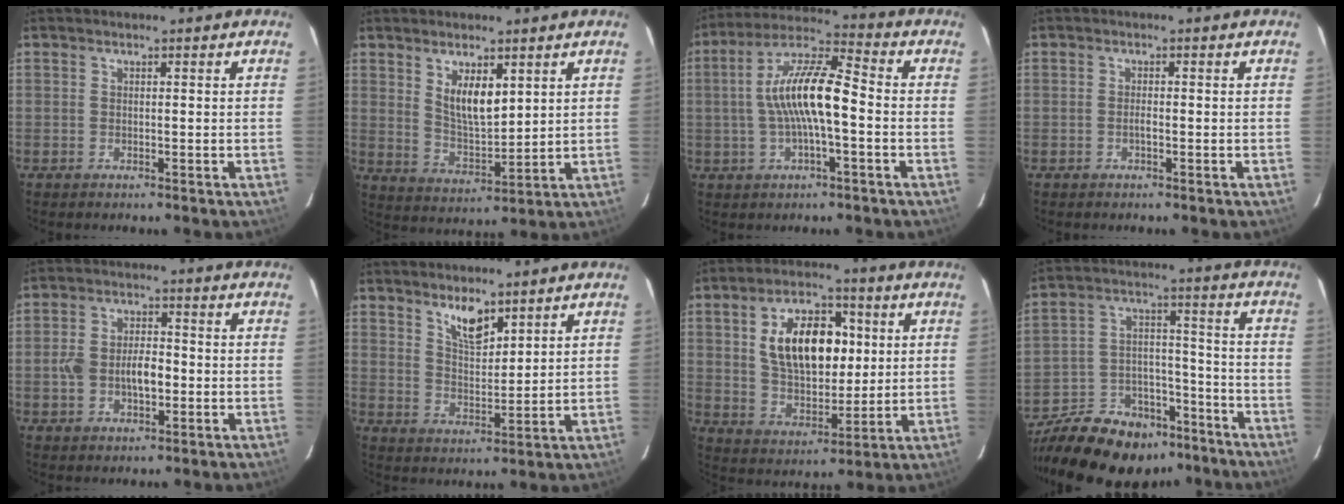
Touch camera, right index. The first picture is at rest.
{"total": 7.9, "force": [3.6, 3.3, 6.2], "torque": [-0.106, -0.008, 0.077]}
{"total": 12.6, "force": [-1.2, 3.0, 12.1], "torque": [-0.230, 0.017, -0.025]}
{"total": 1.0, "force": [-0.4, 0.2, 0.9], "torque": [-0.017, 0.003, -0.009]}
{"total": 7.4, "force": [-1.5, 4.3, 5.9], "torque": [-0.118, 0.011, -0.023]}
{"total": 6.5, "force": [4.7, 2.3, 3.9], "torque": [-0.064, -0.001, 0.089]}
{"total": 15.6, "force": [3.4, 9.0, 12.3], "torque": [-0.211, 0.020, 0.069]}
{"total": 21.8, "force": [-16.8, 10.9, 8.5], "torque": [-0.184, 0.041, -0.241]}